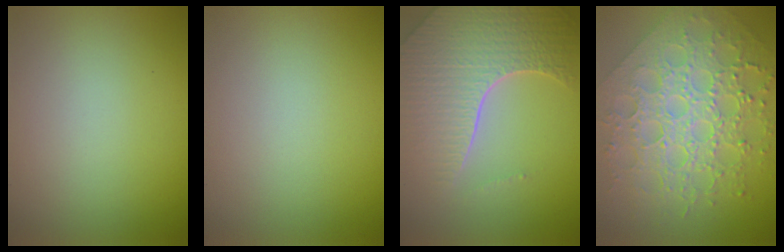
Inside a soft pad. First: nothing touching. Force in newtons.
{"total": 0.0}
{"total": 8.0, "press": 5.7, "slide": 5.6}
{"total": 8.5, "press": 6.2, "slide": 5.8}